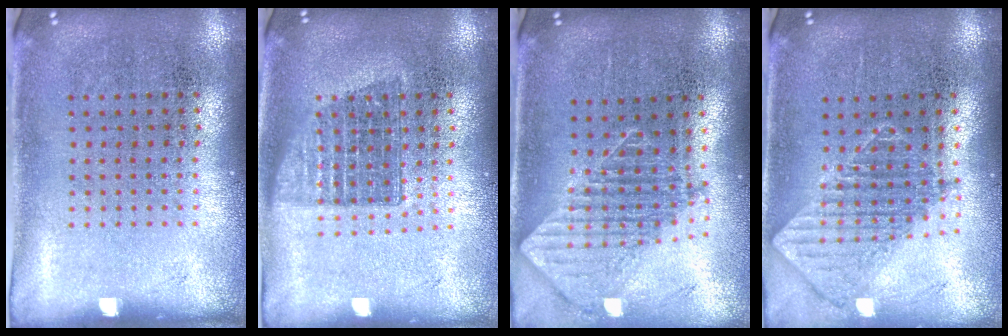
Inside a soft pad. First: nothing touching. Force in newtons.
{"total": 1.4, "press": 1.2, "slide": 0.8}
{"total": 1.8, "press": 1.4, "slide": 1.2}
{"total": 1.0, "press": 0.9, "slide": 0.3}